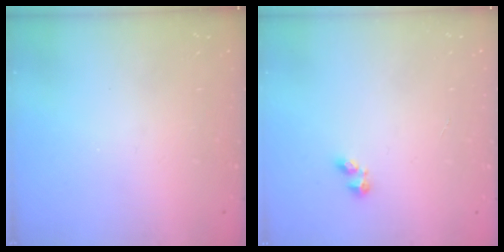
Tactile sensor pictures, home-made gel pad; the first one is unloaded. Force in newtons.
{"total": 2.2, "press": 2.1, "slide": 0.6}